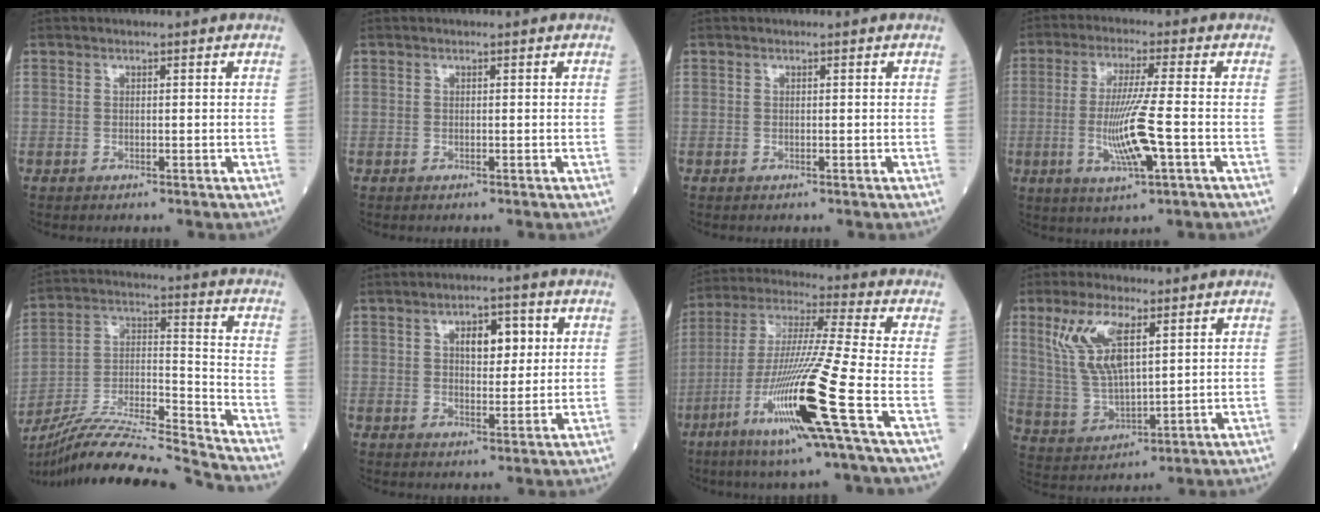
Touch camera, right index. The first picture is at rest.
{"total": 0.0}
{"total": 0.0}
{"total": 9.3, "force": [-2.0, -0.2, 9.1], "torque": [-0.185, -0.012, -0.034]}
{"total": 22.3, "force": [-20.8, -1.5, 8.0], "torque": [-0.163, -0.020, -0.350]}
{"total": 5.9, "force": [1.9, 2.7, 4.9], "torque": [-0.074, 0.010, 0.033]}
{"total": 18.2, "force": [-7.2, -1.7, 16.6], "torque": [-0.349, -0.035, -0.141]}
{"total": 10.3, "force": [4.6, 3.1, 8.7], "torque": [-0.201, 0.010, 0.103]}